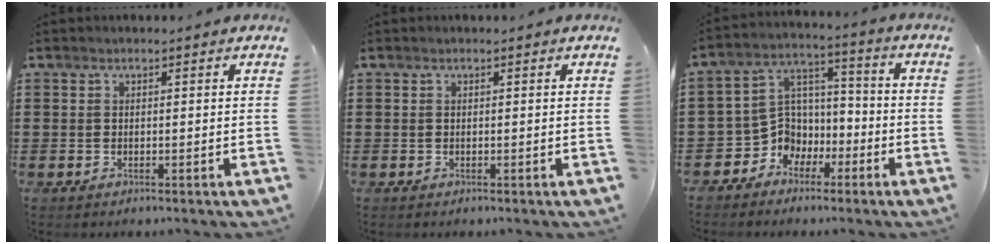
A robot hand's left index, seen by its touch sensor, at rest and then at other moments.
{"total": 0.0}
{"total": 6.4, "force": [-2.9, 5.7, 0.6], "torque": [-0.040, -0.003, -0.057]}